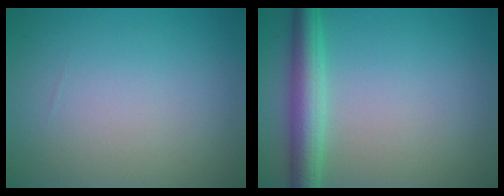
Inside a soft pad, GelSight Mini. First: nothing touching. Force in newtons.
{"total": 4.3, "press": 4.3, "slide": 0.1}